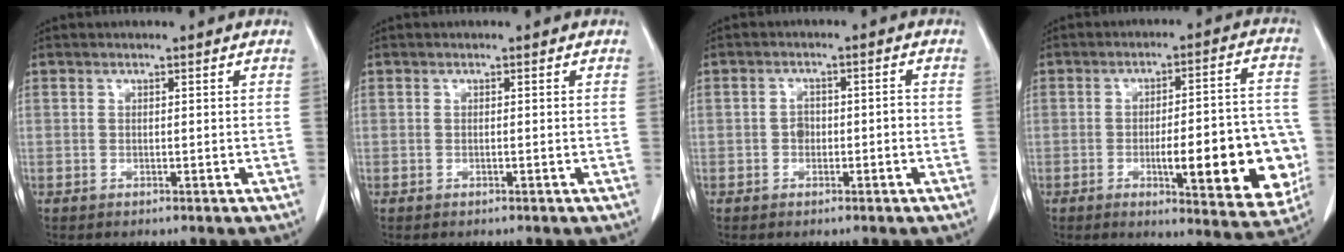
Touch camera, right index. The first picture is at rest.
{"total": 0.0}
{"total": 2.5, "force": [-0.6, 1.6, 1.7], "torque": [-0.027, 0.010, -0.009]}
{"total": 16.9, "force": [-4.2, 3.9, 15.9], "torque": [-0.163, 0.019, -0.042]}